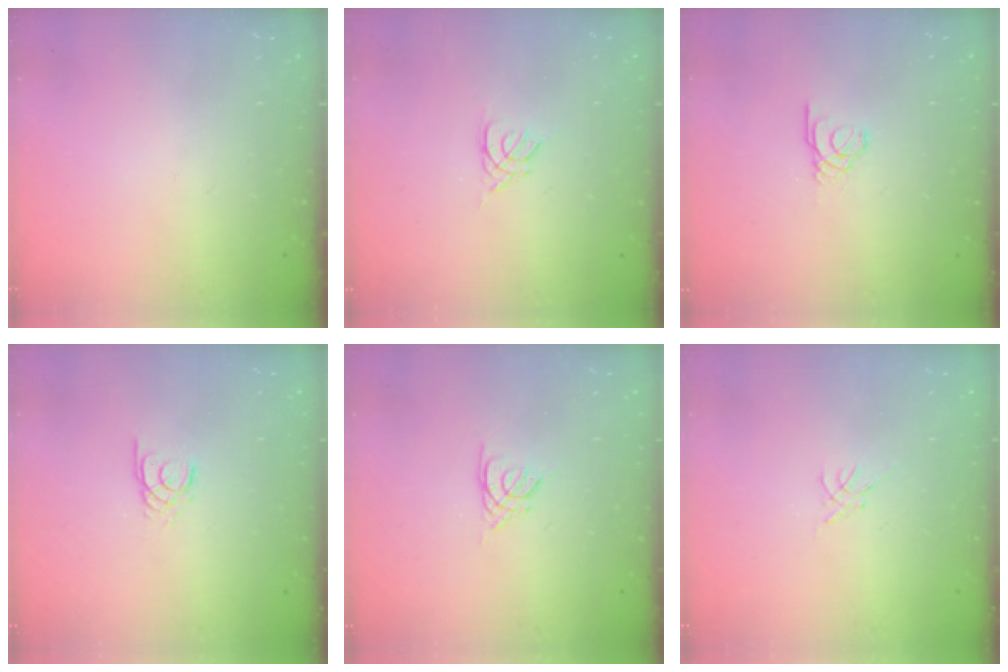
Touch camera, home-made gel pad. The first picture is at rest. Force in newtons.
{"total": 2.7, "press": 2.7, "slide": 0.5}
{"total": 1.7, "press": 1.7, "slide": 0.2}
{"total": 2.2, "press": 2.2, "slide": 0.2}
{"total": 2.6, "press": 2.6, "slide": 0.3}
{"total": 0.0}